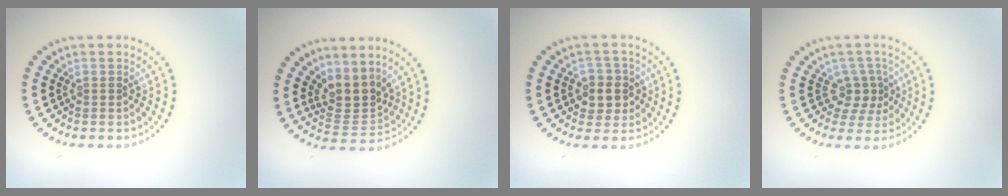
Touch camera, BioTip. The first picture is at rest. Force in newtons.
{"total": 3.2, "press": 2.4, "slide": 2.2}
{"total": 2.8, "press": 2.6, "slide": 0.9}
{"total": 2.3, "press": 1.7, "slide": 1.5}